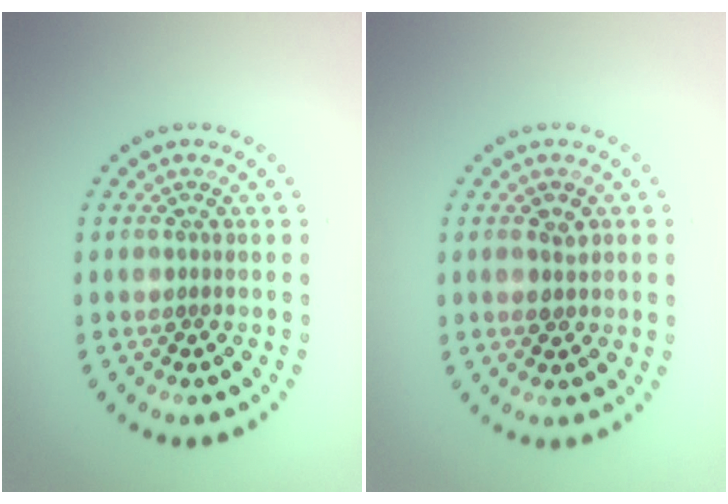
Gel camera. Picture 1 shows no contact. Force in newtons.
{"total": 1.4, "press": 1.4, "slide": 0.2}